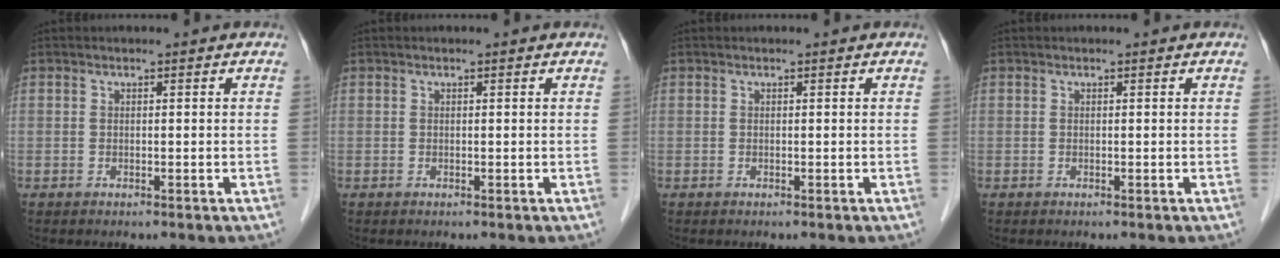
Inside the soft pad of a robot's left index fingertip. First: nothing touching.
{"total": 0.0}
{"total": 0.0}
{"total": 0.0}